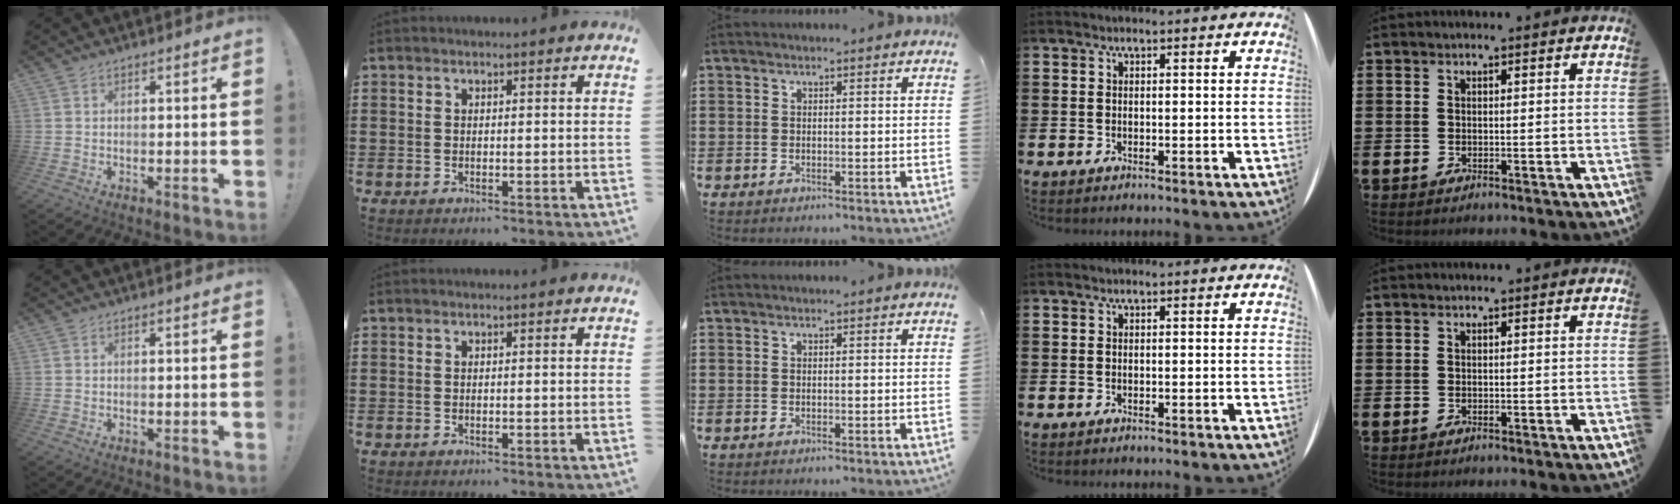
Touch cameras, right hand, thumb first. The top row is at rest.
{}